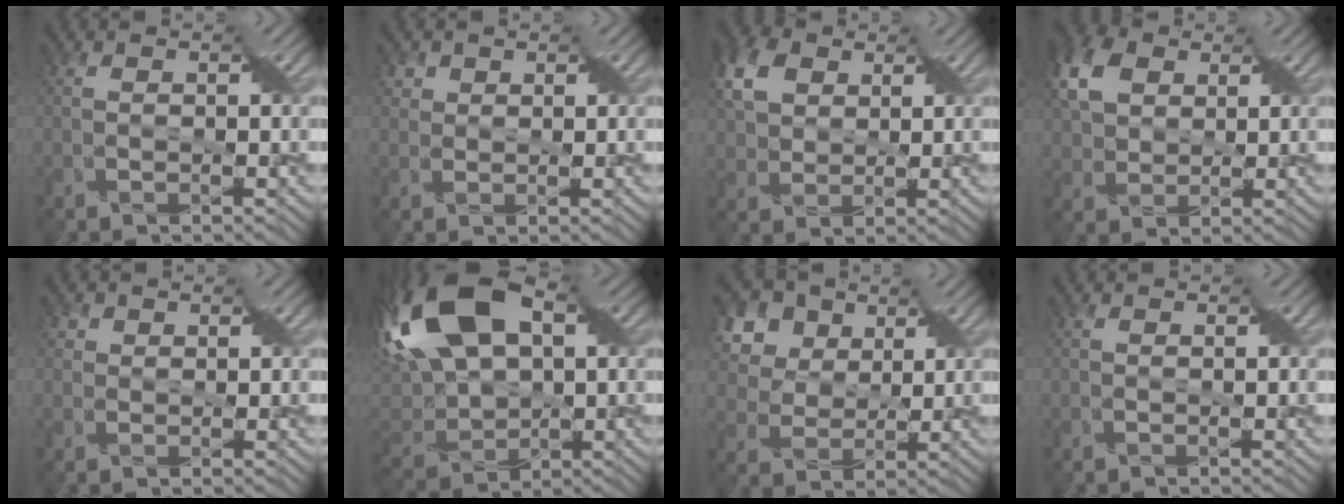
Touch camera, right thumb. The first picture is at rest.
{"total": 2.4, "force": [1.5, 1.9, 0.0], "torque": [0.005, 0.000, 0.019]}
{"total": 7.3, "force": [3.3, 5.2, 3.8], "torque": [-0.111, 0.018, 0.056]}
{"total": 8.2, "force": [3.5, 5.9, 4.6], "torque": [-0.131, 0.023, 0.057]}
{"total": 2.1, "force": [1.0, 1.8, 0.1], "torque": [0.009, 0.002, 0.006]}
{"total": 18.7, "force": [5.8, 11.6, 13.5], "torque": [-0.323, 0.028, 0.108]}
{"total": 10.1, "force": [5.5, 7.5, 4.1], "torque": [-0.138, 0.026, 0.108]}
{"total": 0.0}